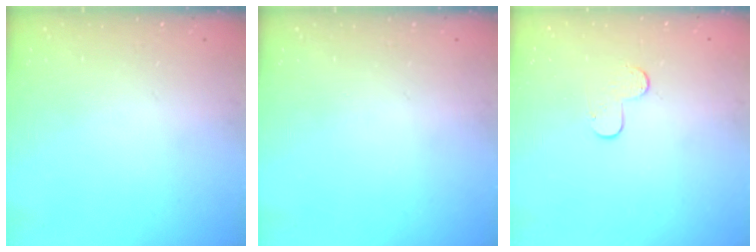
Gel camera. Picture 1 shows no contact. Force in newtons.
{"total": 0.0}
{"total": 6.5, "press": 6.4, "slide": 0.4}